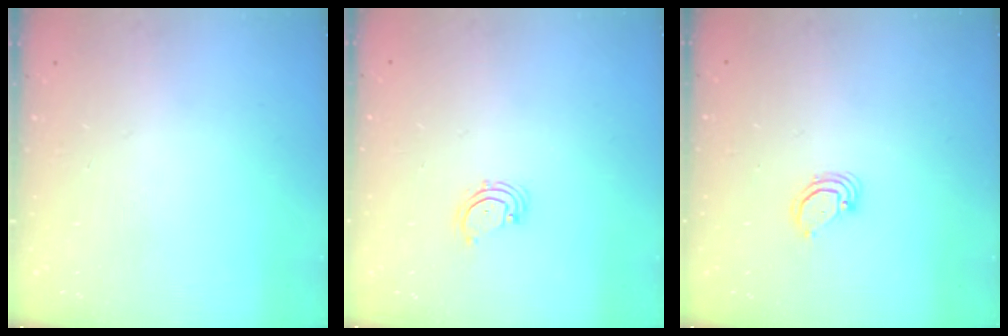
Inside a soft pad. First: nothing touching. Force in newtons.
{"total": 2.3, "press": 2.3, "slide": 0.5}
{"total": 2.9, "press": 2.9, "slide": 0.3}